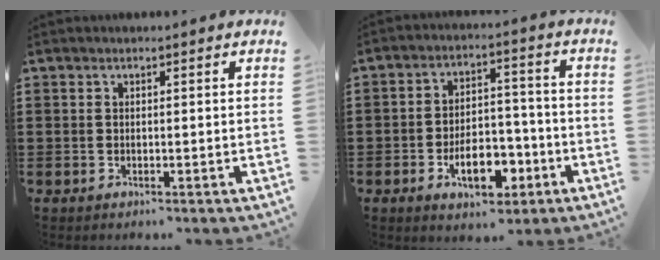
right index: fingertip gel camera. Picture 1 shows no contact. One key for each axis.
{"total": 9.2, "fx": -4.0, "fy": 4.9, "fz": 6.7, "tx": -0.095, "ty": 0.003, "tz": -0.072}